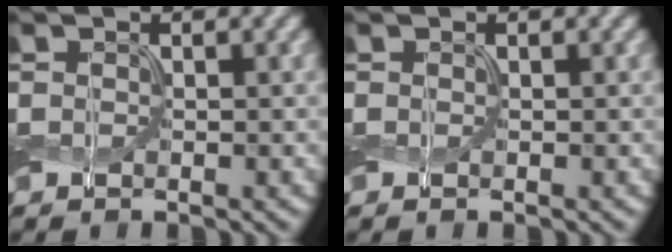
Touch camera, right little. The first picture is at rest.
{"total": 0.0}